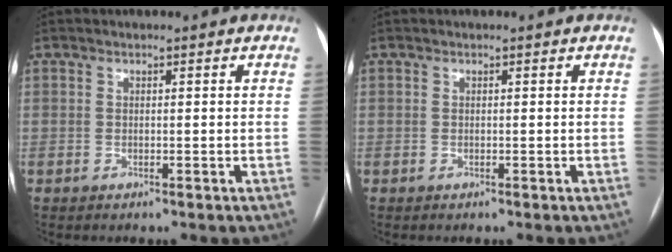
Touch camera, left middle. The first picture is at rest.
{"total": 0.0}